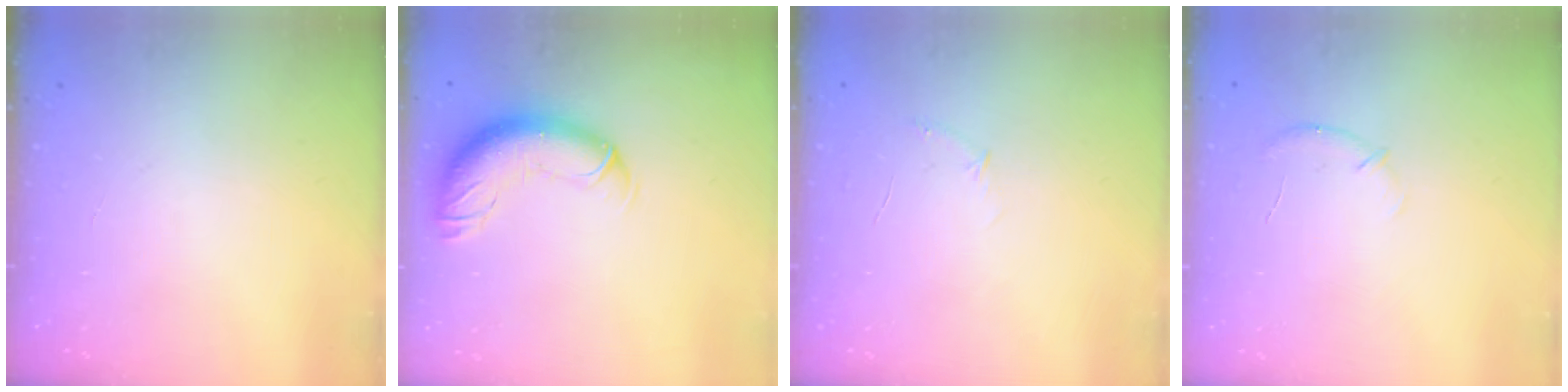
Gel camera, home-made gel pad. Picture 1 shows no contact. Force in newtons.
{"total": 13.1, "press": 12.8, "slide": 2.9}
{"total": 3.7, "press": 3.6, "slide": 1.0}
{"total": 6.9, "press": 6.7, "slide": 1.8}